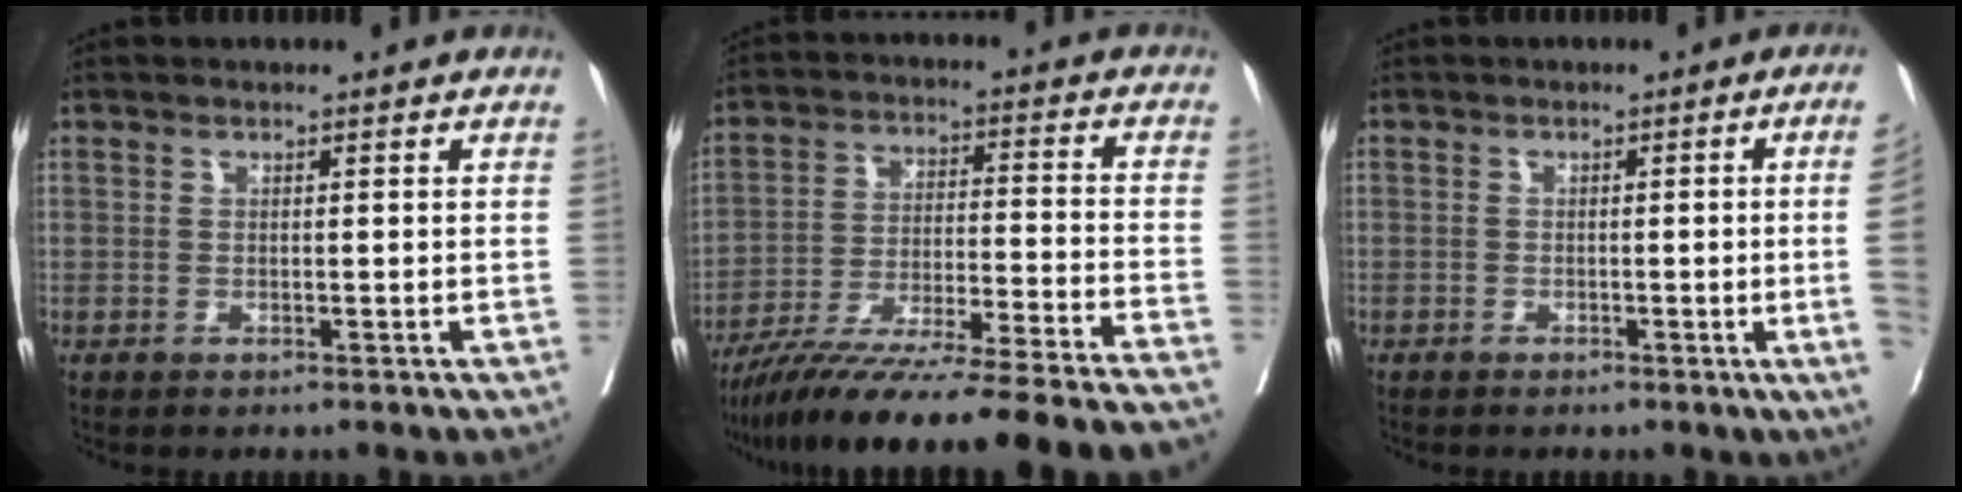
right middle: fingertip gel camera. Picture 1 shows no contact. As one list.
[{"total": 26.7, "force": [-23.6, -1.4, 12.4], "torque": [-0.150, -0.059, -0.354]}, {"total": 5.8, "force": [-0.9, -1.9, 5.4], "torque": [-0.048, -0.010, -0.015]}]